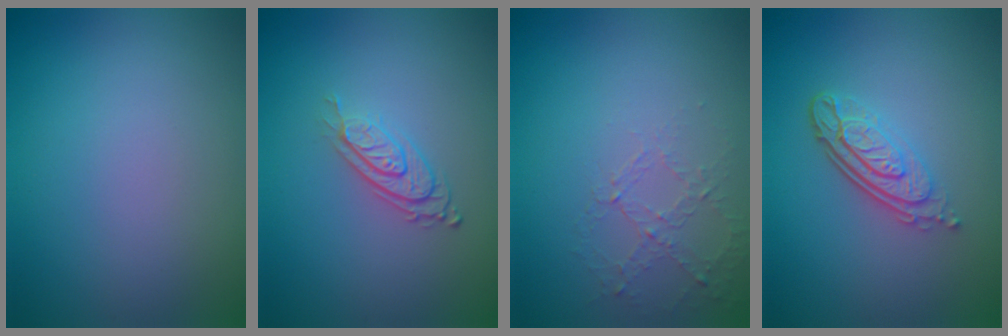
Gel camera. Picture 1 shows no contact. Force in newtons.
{"total": 2.9, "press": 2.0, "slide": 2.0}
{"total": 1.1, "press": 0.5, "slide": 1.0}
{"total": 4.3, "press": 3.0, "slide": 3.1}